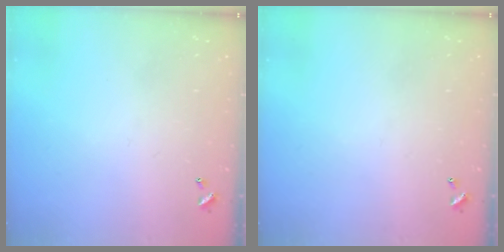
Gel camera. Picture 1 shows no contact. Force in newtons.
{"total": 0.0}